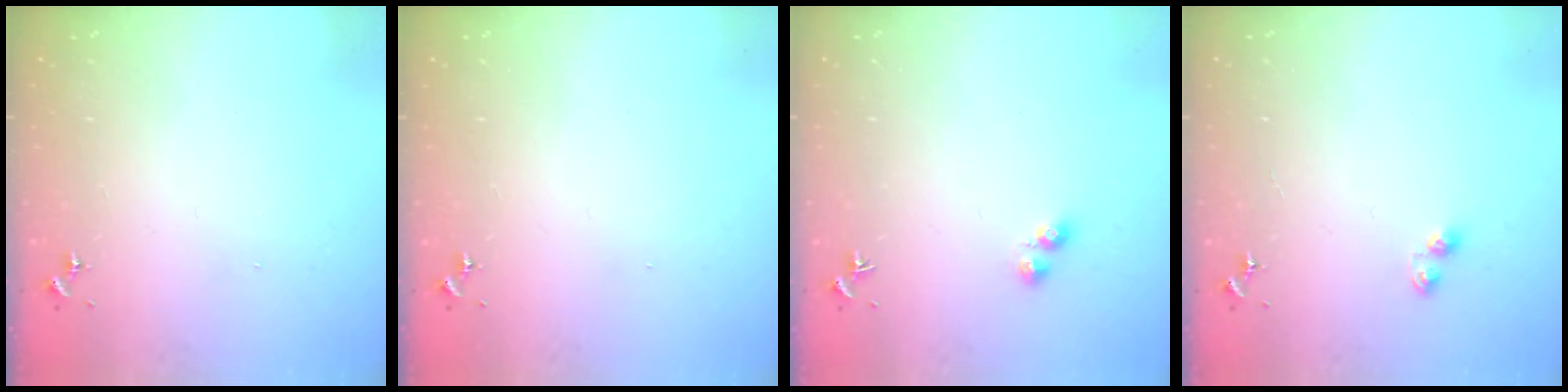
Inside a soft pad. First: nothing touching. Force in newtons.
{"total": 0.0}
{"total": 2.5, "press": 2.4, "slide": 0.6}
{"total": 3.4, "press": 3.4, "slide": 0.4}